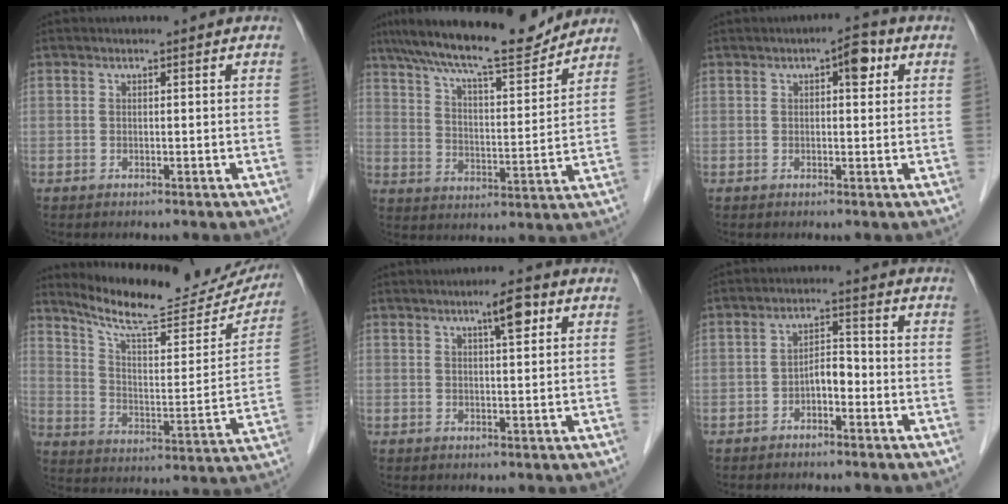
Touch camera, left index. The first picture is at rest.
{"total": 16.2, "force": [14.4, 2.1, 7.2], "torque": [-0.125, 0.009, 0.228]}
{"total": 3.7, "force": [1.4, 1.4, 3.2], "torque": [-0.041, 0.015, 0.013]}
{"total": 21.4, "force": [19.5, 4.1, 7.6], "torque": [-0.112, -0.032, 0.272]}
{"total": 3.7, "force": [1.9, 0.5, 3.2], "torque": [-0.051, 0.006, 0.028]}
{"total": 3.4, "force": [-1.7, 1.5, 2.5], "torque": [-0.044, 0.015, -0.030]}